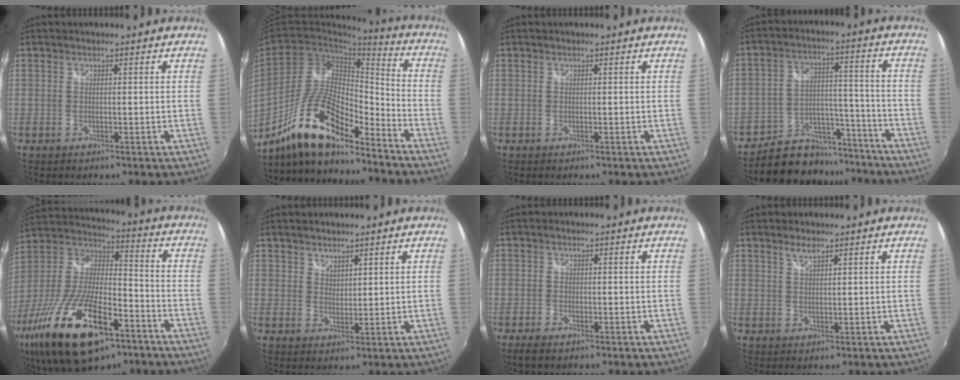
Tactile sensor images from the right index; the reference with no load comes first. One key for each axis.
{"total": 16.5, "fx": -11.5, "fy": 4.5, "fz": 10.8, "tx": -0.210, "ty": -0.002, "tz": -0.216}
{"total": 0.0}
{"total": 13.3, "fx": -11.2, "fy": 6.8, "fz": 2.2, "tx": -0.045, "ty": 0.054, "tz": -0.159}
{"total": 27.0, "fx": -13.9, "fy": 10.8, "fz": 20.5, "tx": -0.412, "ty": -0.045, "tz": -0.242}
{"total": 2.5, "fx": 2.1, "fy": 1.3, "fz": 0.5, "tx": 0.001, "ty": 0.003, "tz": 0.036}
{"total": 2.8, "fx": -2.1, "fy": 0.9, "fz": 1.7, "tx": -0.043, "ty": -0.008, "tz": -0.040}
{"total": 1.9, "fx": 1.5, "fy": 0.5, "fz": 1.1, "tx": -0.019, "ty": 0.002, "tz": 0.026}